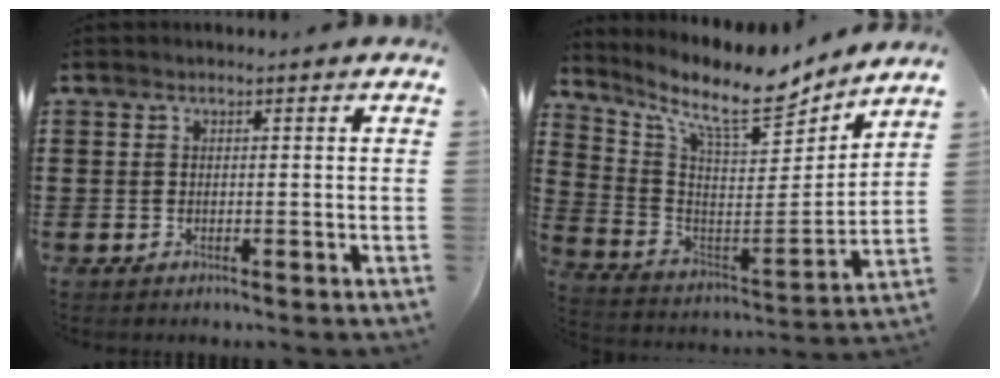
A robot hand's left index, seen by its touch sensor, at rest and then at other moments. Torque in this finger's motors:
{"motor_torque": [1.64, -0.50, 0.74, 0.20]}